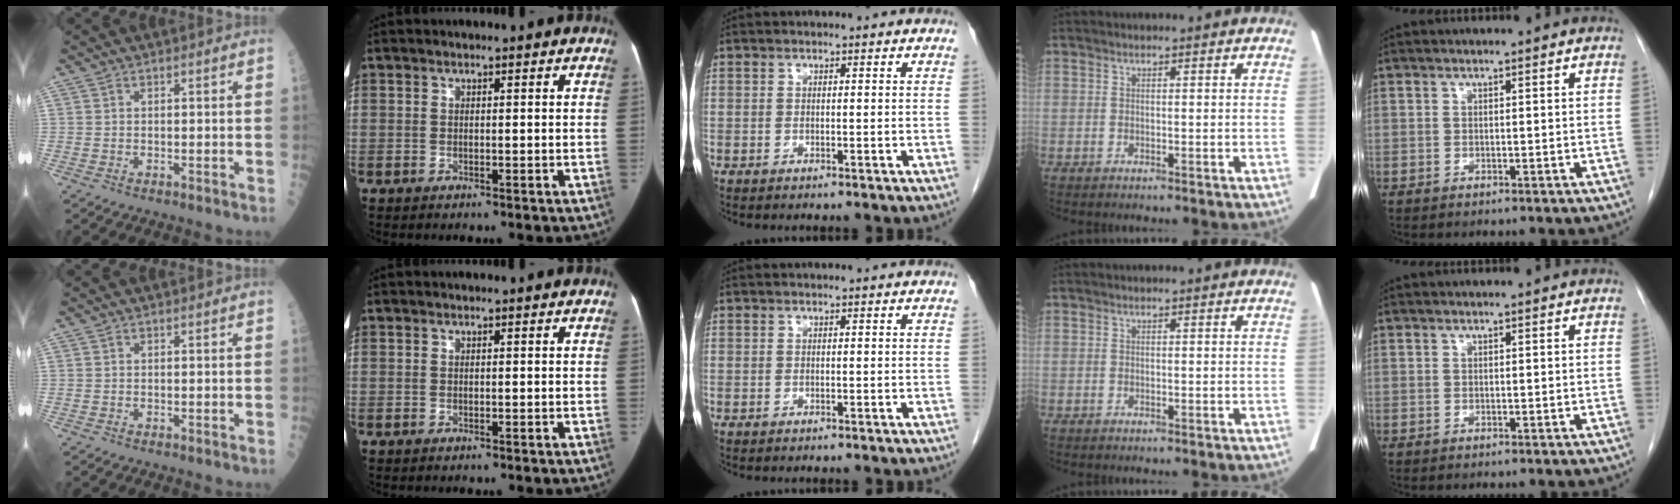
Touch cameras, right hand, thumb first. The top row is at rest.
{}